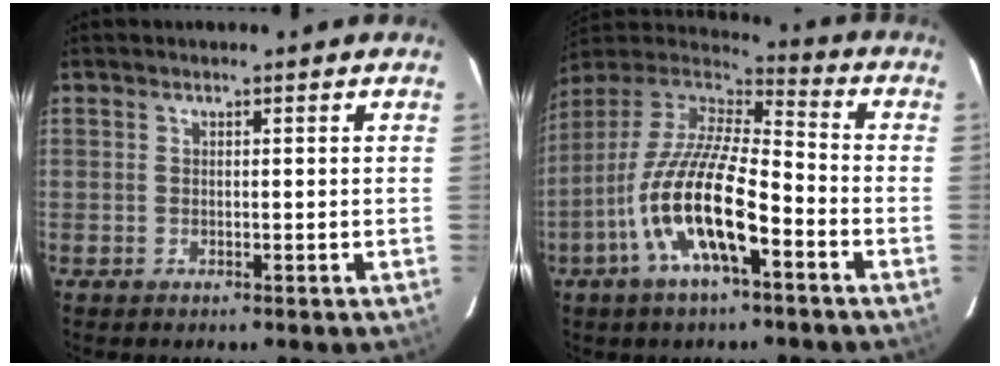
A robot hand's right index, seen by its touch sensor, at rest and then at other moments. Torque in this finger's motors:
{"motor_torque": [1.76, -0.38, 1.05, 0.21]}